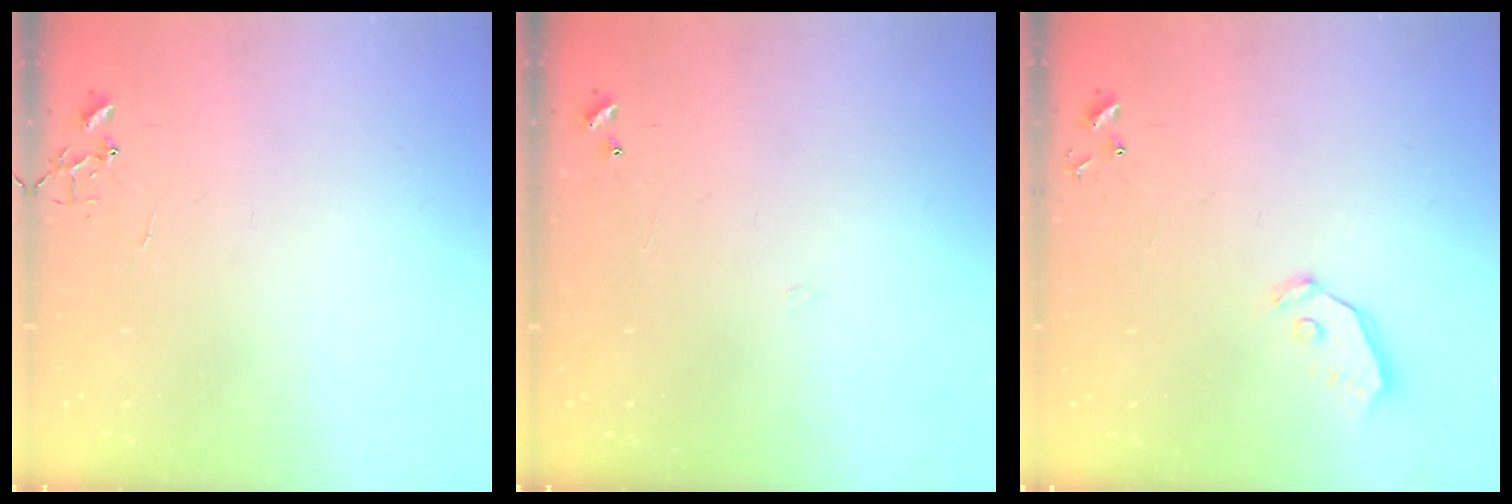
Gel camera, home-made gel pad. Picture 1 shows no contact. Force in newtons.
{"total": 3.8, "press": 3.8, "slide": 0.5}
{"total": 4.9, "press": 4.9, "slide": 0.2}